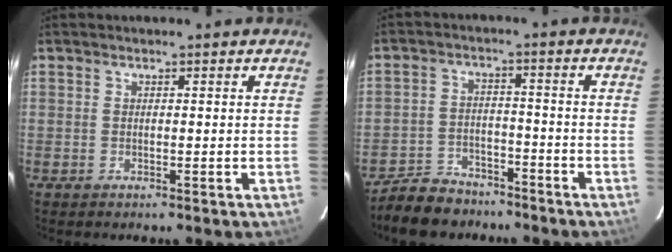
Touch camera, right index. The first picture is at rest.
{"total": 9.7, "force": [-8.2, 4.5, 2.6], "torque": [-0.083, 0.007, -0.127]}